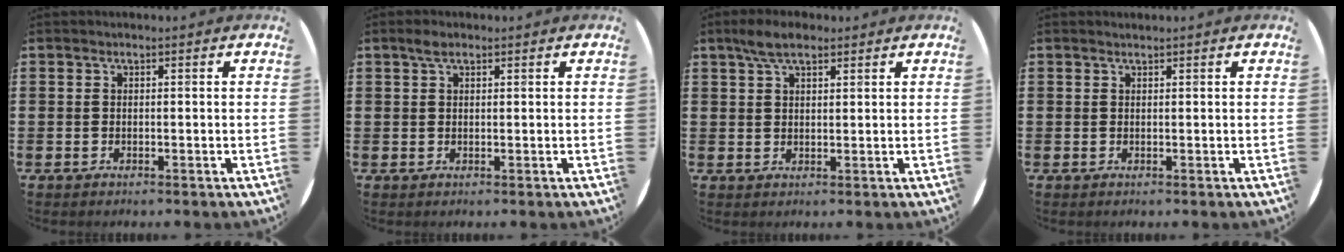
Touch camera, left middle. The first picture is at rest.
{"total": 1.7, "force": [1.1, 0.9, 1.0], "torque": [-0.014, 0.002, 0.018]}
{"total": 4.2, "force": [3.1, 1.7, 2.3], "torque": [-0.042, 0.005, 0.055]}
{"total": 0.0}